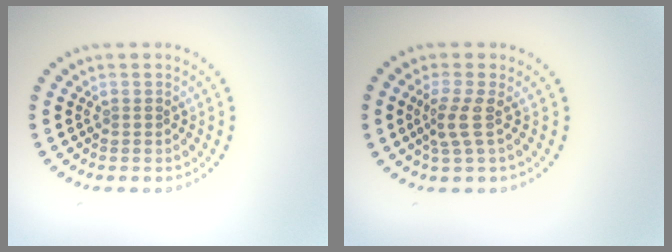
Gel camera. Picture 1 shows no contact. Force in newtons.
{"total": 2.4, "press": 1.6, "slide": 1.8}